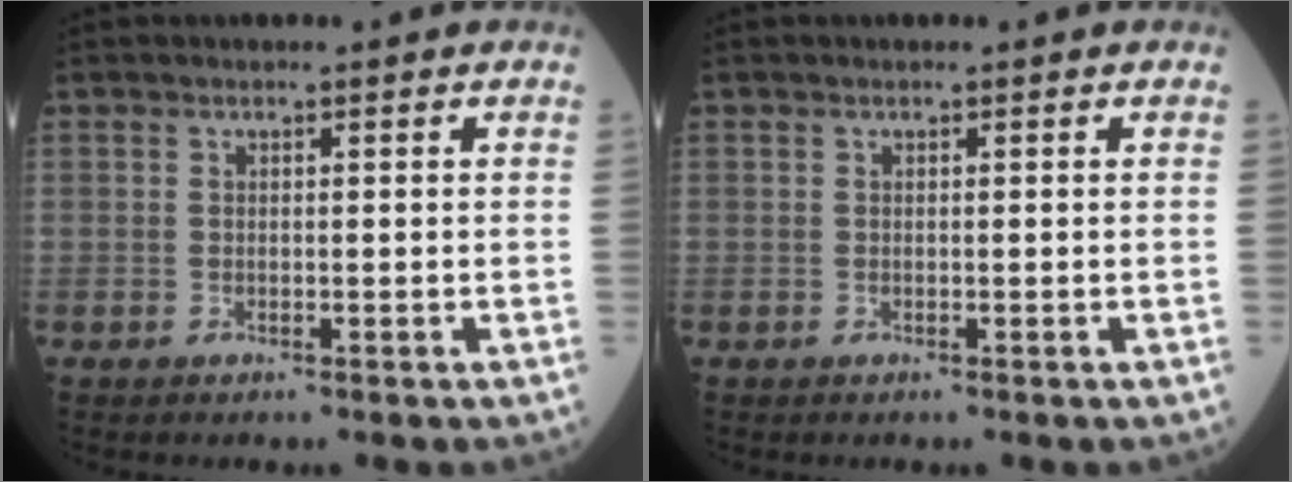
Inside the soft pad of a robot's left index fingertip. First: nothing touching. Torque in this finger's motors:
{"motor_torque": [-0.02, 0.02, 0.00, 0.00]}